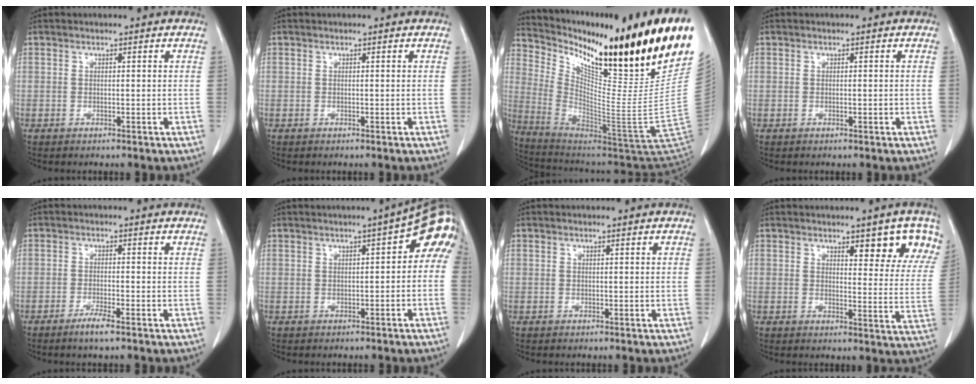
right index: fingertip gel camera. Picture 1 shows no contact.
{"total": 0.0}
{"total": 30.0, "force": [17.7, 1.2, 24.3], "torque": [-0.334, -0.025, 0.277]}
{"total": 0.6, "force": [-0.1, 0.1, 0.6], "torque": [-0.010, -0.001, 0.001]}
{"total": 2.9, "force": [-2.0, 0.0, 2.1], "torque": [-0.044, -0.005, -0.037]}
{"total": 7.3, "force": [1.6, 2.1, 6.8], "torque": [-0.082, 0.029, 0.012]}
{"total": 0.6, "force": [0.0, 0.6, -0.2], "torque": [0.011, 0.006, -0.002]}
{"total": 9.4, "force": [6.3, 2.5, 6.6], "torque": [-0.069, -0.008, 0.065]}